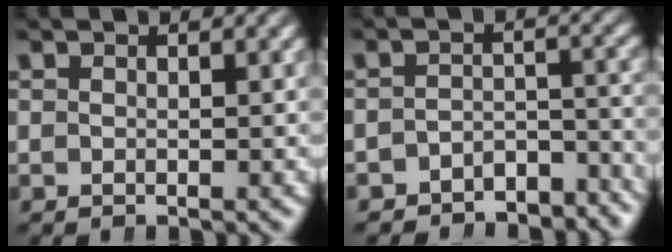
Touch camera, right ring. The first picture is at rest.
{"total": 6.0, "force": [-5.4, 2.2, 1.3], "torque": [-0.004, -0.017, -0.087]}